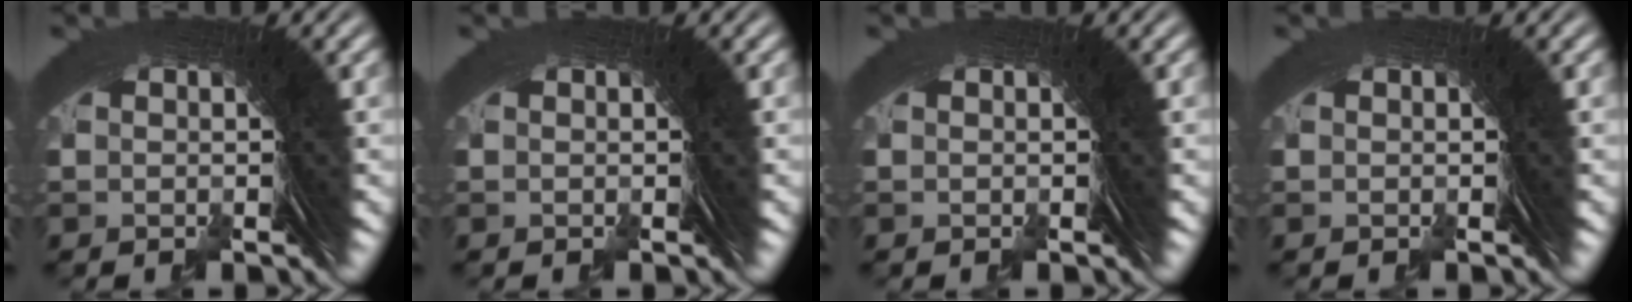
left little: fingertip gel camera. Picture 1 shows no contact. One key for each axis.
{"total": 0.0}
{"total": 0.0}
{"total": 0.0}